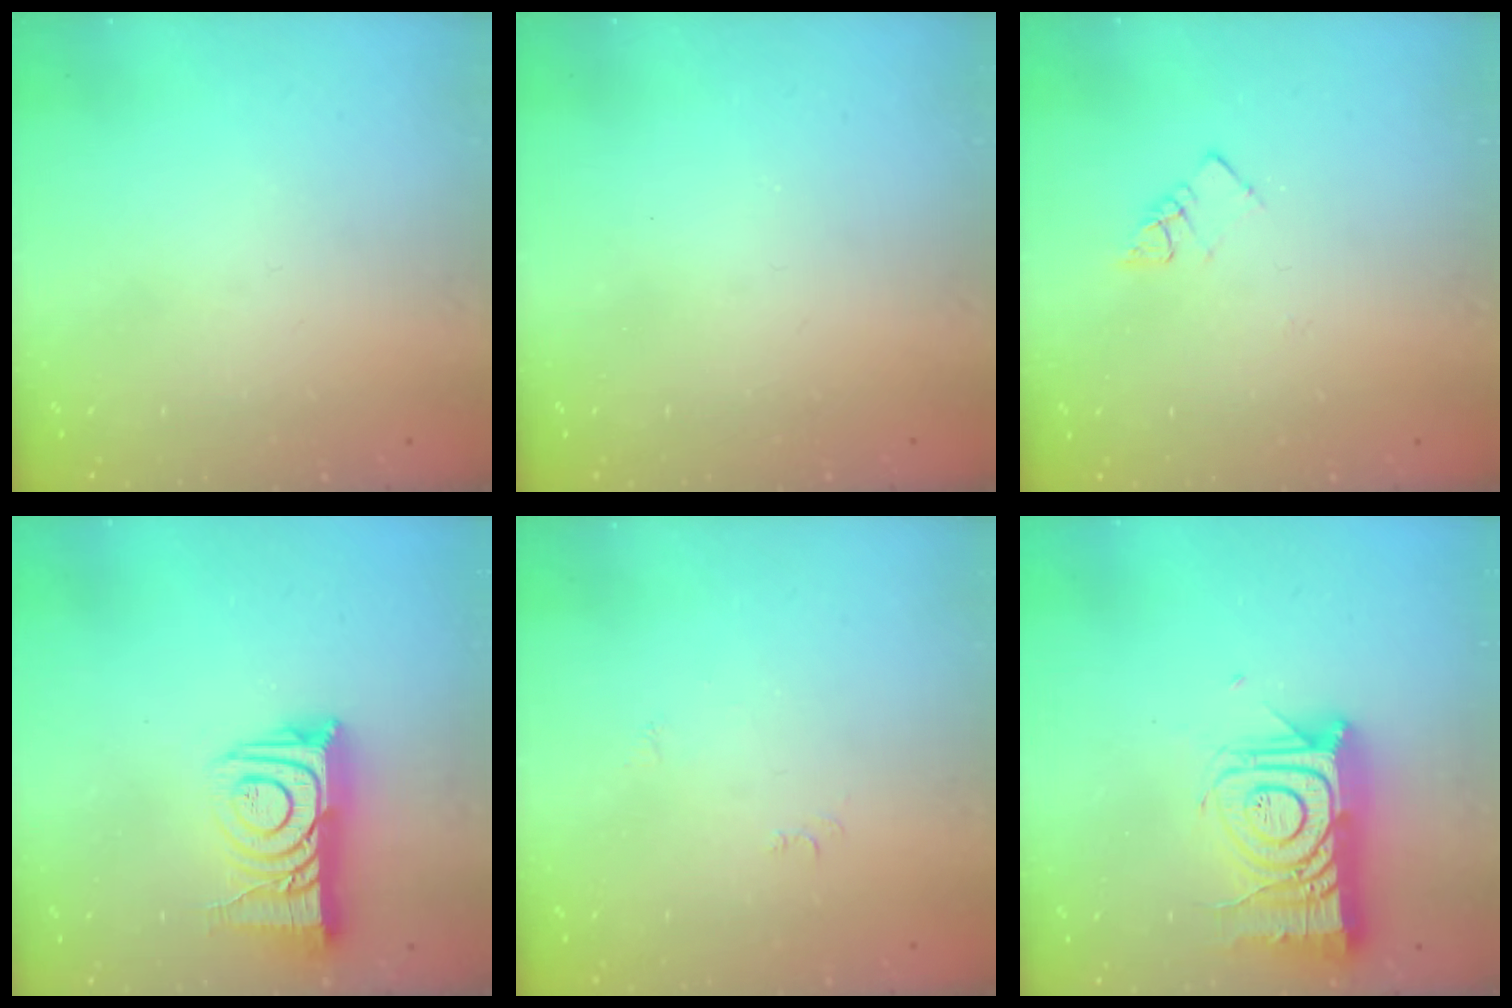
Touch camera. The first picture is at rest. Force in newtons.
{"total": 2.5, "press": 2.4, "slide": 0.4}
{"total": 3.6, "press": 3.6, "slide": 0.3}
{"total": 14.1, "press": 14.1, "slide": 1.1}
{"total": 4.0, "press": 4.0, "slide": 0.6}
{"total": 16.7, "press": 16.6, "slide": 1.4}